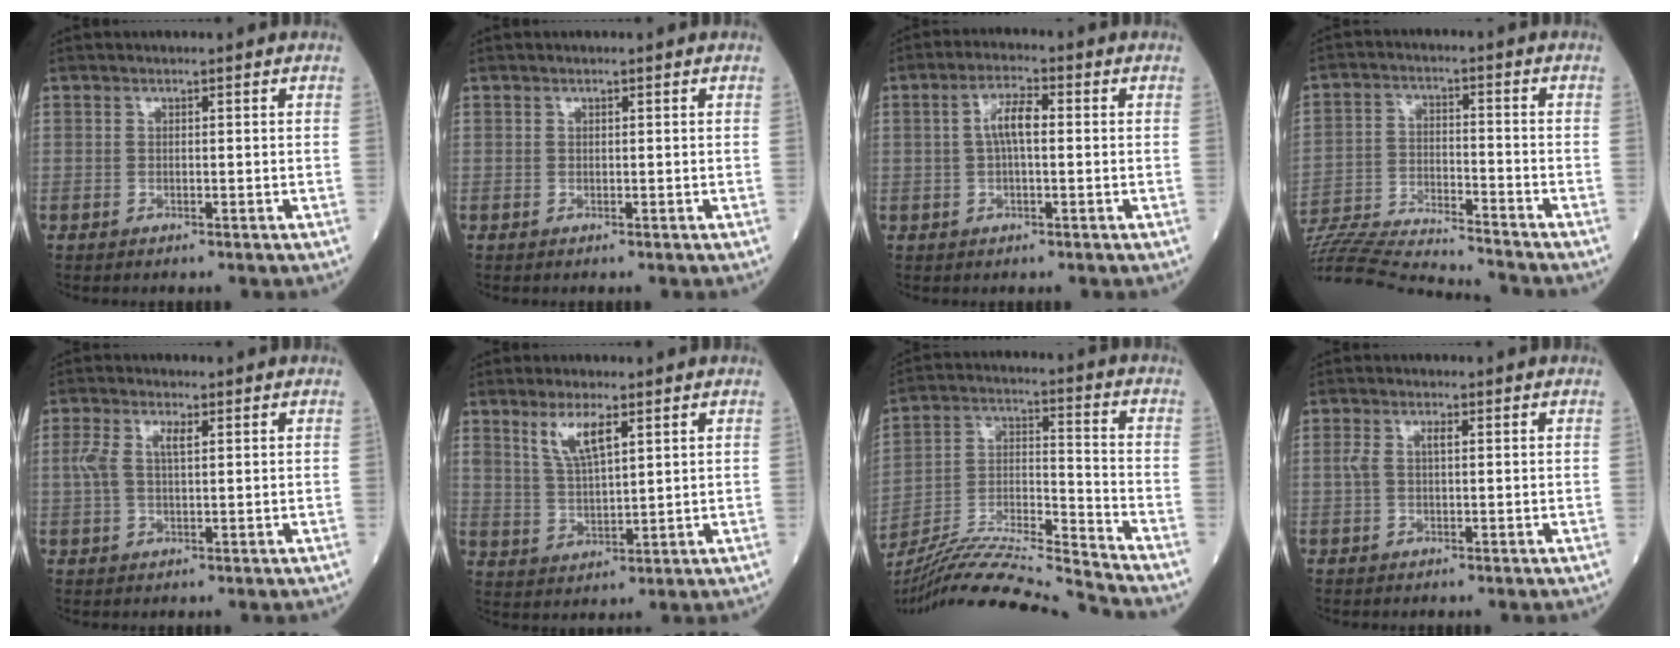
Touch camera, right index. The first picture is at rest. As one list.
[{"total": 0.0}, {"total": 4.6, "force": [0.4, 1.3, 4.4], "torque": [-0.086, 0.014, 0.005]}, {"total": 19.1, "force": [-18.3, 0.1, 5.5], "torque": [-0.118, -0.013, -0.294]}, {"total": 4.3, "force": [1.1, 1.6, 3.8], "torque": [-0.096, 0.017, 0.023]}, {"total": 6.2, "force": [3.3, 1.6, 5.0], "torque": [-0.104, -0.002, 0.068]}, {"total": 18.7, "force": [-17.7, -1.9, 5.7], "torque": [-0.109, 0.003, -0.310]}, {"total": 2.4, "force": [0.4, 0.9, 2.2], "torque": [-0.054, 0.013, 0.010]}]